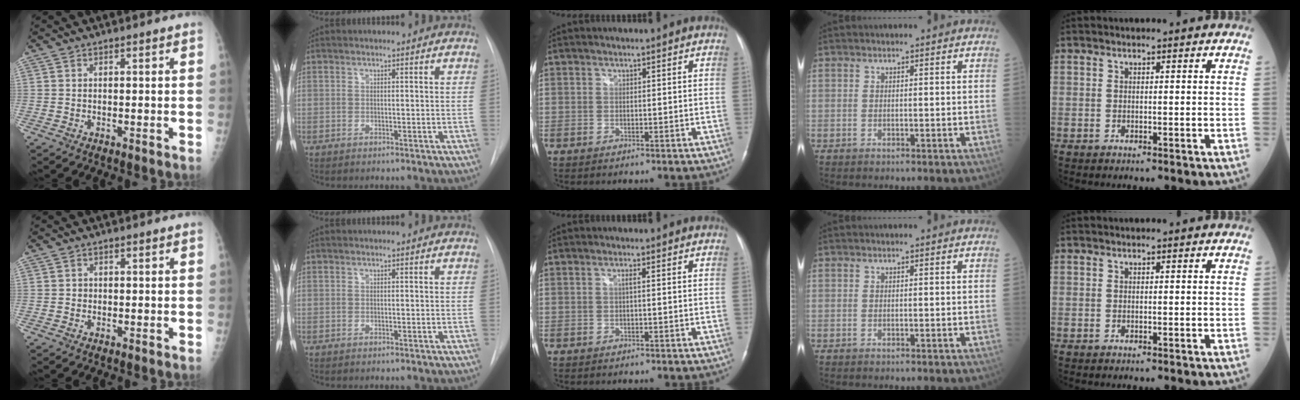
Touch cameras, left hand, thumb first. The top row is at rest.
{"thumb": {"total": 0.9, "force": [-0.1, 0.9, 0.2], "torque": [0.002, 0.003, -0.001]}, "middle": {"total": 0.7, "force": [0.0, 0.0, 0.7], "torque": [-0.016, 0.000, 0.001]}}